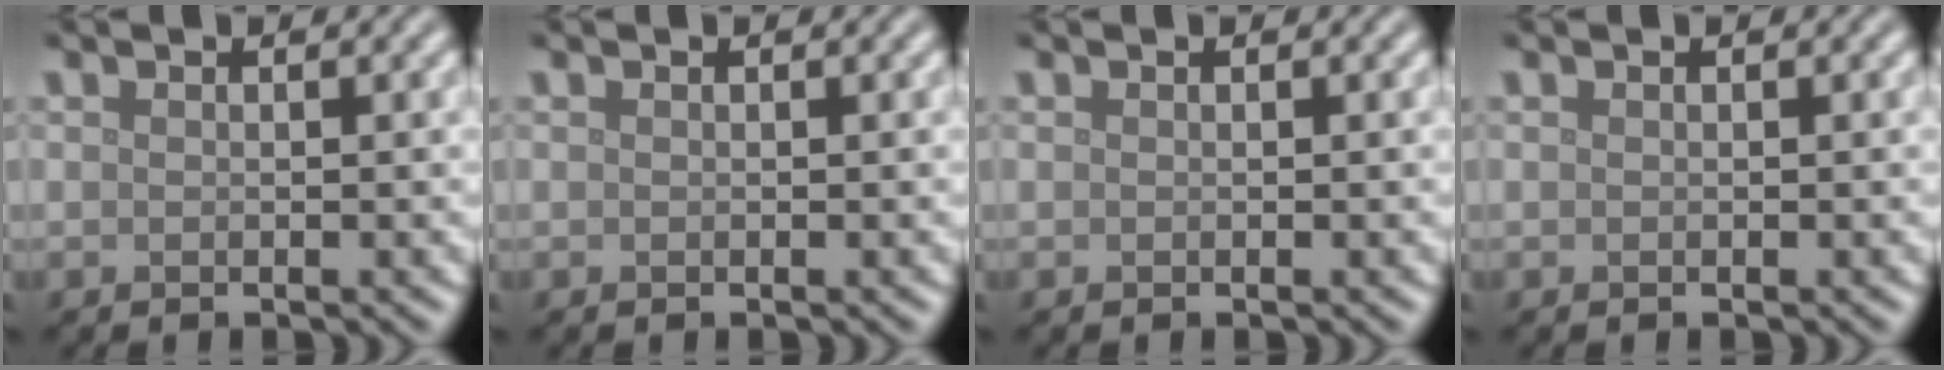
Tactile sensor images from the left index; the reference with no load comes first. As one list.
[{"total": 0.0}, {"total": 0.0}, {"total": 0.0}]